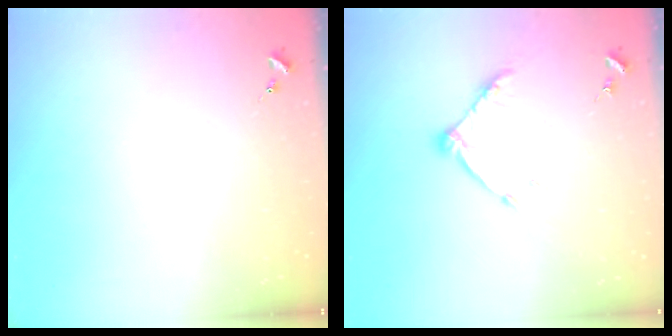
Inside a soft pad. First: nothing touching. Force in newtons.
{"total": 9.0, "press": 9.0, "slide": 0.7}